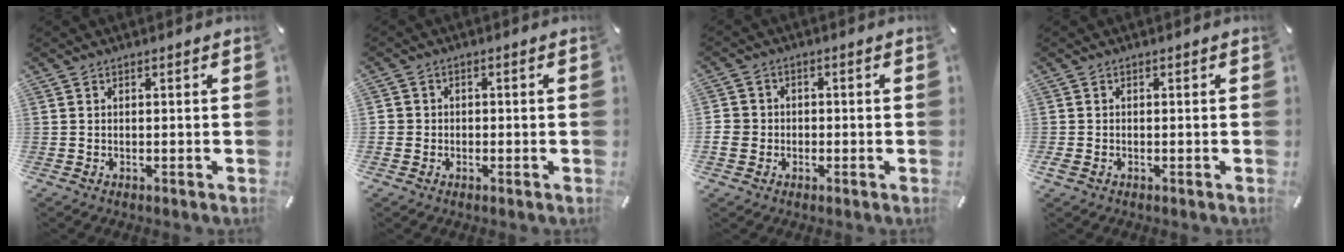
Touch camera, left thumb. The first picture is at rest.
{"total": 2.0, "force": [-0.6, 1.9, 0.2], "torque": [-0.002, 0.008, -0.016]}
{"total": 4.1, "force": [-1.1, 3.8, 1.2], "torque": [-0.026, 0.006, -0.020]}
{"total": 0.8, "force": [-0.2, 0.7, 0.2], "torque": [0.000, 0.005, -0.005]}